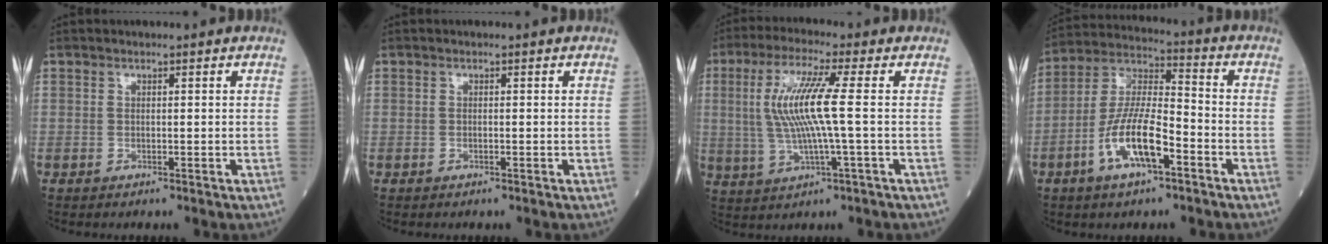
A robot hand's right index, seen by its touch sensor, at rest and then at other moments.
{"total": 0.0}
{"total": 9.9, "force": [0.9, 0.0, 9.8], "torque": [-0.210, 0.006, 0.017]}
{"total": 11.8, "force": [-4.9, 3.1, 10.2], "torque": [-0.210, 0.004, -0.094]}